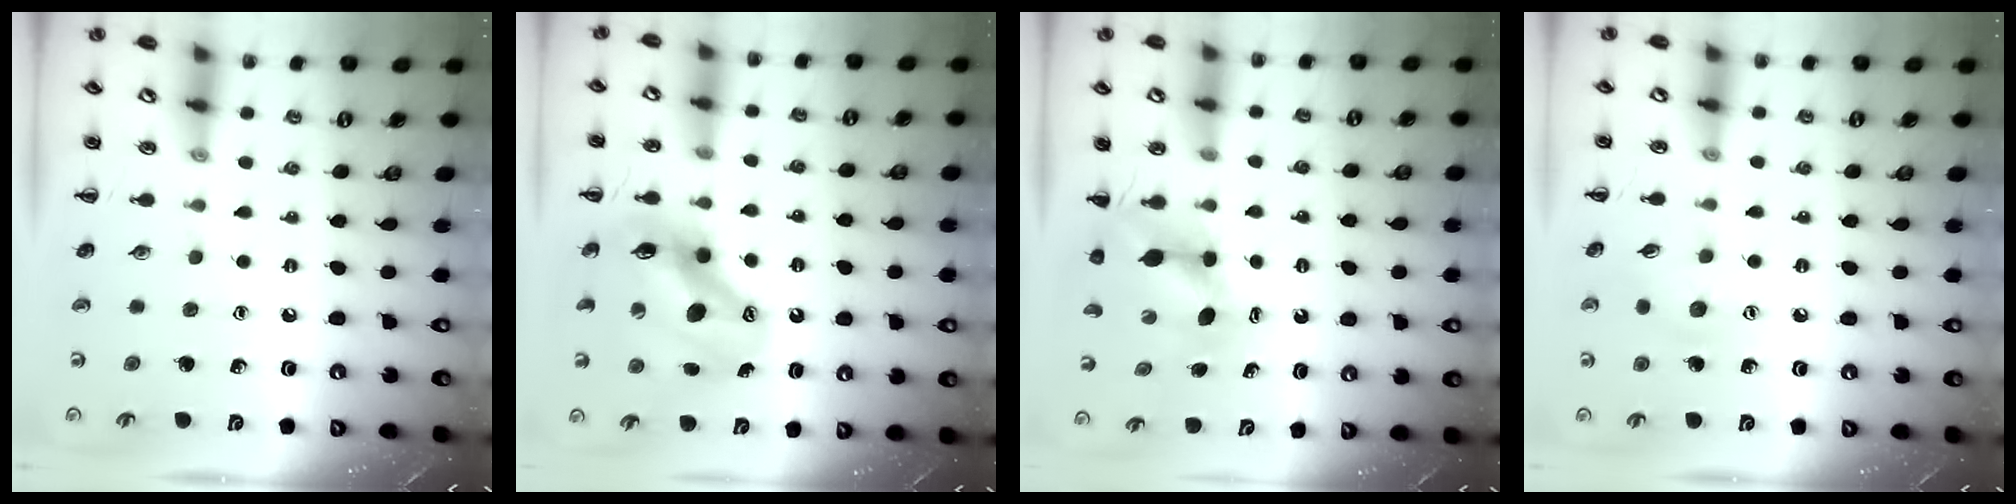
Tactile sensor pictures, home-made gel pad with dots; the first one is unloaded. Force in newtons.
{"total": 12.2, "press": 11.6, "slide": 3.5}
{"total": 5.7, "press": 5.7, "slide": 0.1}
{"total": 5.9, "press": 5.8, "slide": 1.1}